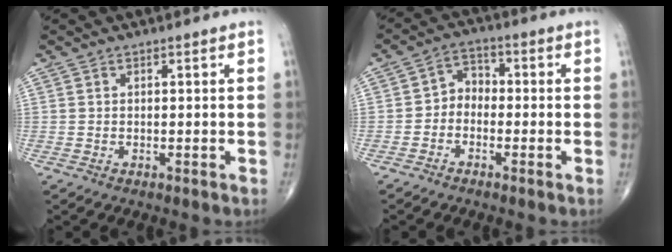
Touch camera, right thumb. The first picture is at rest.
{"total": 4.3, "force": [-1.3, 3.4, 2.3], "torque": [-0.015, 0.025, -0.039]}